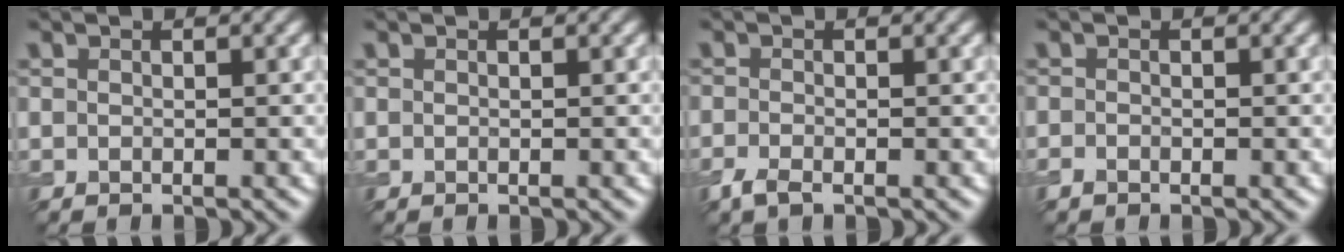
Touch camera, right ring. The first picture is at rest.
{"total": 0.0}
{"total": 1.5, "force": [-1.1, 0.4, 1.0], "torque": [-0.025, -0.004, -0.026]}
{"total": 0.7, "force": [-0.6, 0.3, 0.3], "torque": [-0.005, 0.000, -0.011]}